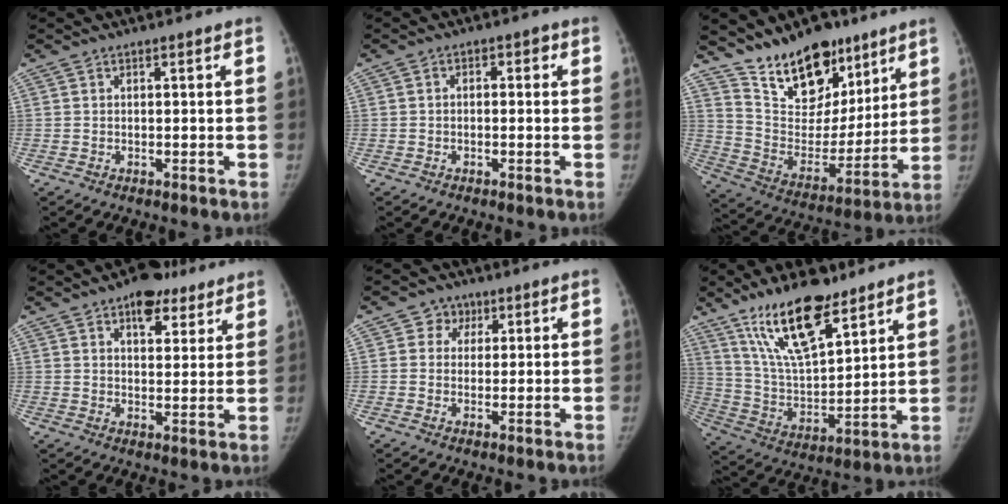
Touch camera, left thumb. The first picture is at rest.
{"total": 1.7, "force": [0.0, 1.3, 1.1], "torque": [0.001, 0.010, -0.009]}
{"total": 18.8, "force": [13.5, 10.0, 8.4], "torque": [-0.081, -0.084, 0.232]}
{"total": 9.4, "force": [6.0, 5.0, 5.2], "torque": [-0.034, -0.023, 0.083]}
{"total": 3.8, "force": [1.5, 3.4, 0.6], "torque": [0.020, 0.001, 0.014]}
{"total": 18.1, "force": [12.2, 6.4, 11.7], "torque": [-0.174, -0.062, 0.232]}